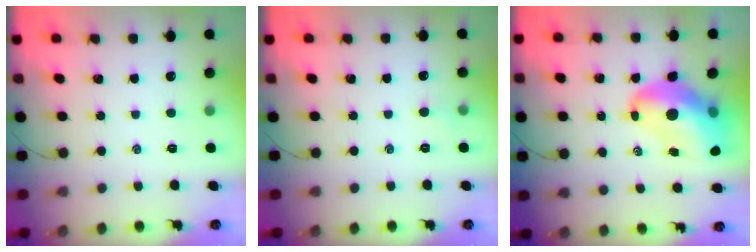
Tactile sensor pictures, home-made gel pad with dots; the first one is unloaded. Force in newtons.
{"total": 2.4, "press": 2.3, "slide": 0.7}
{"total": 15.4, "press": 14.7, "slide": 4.5}